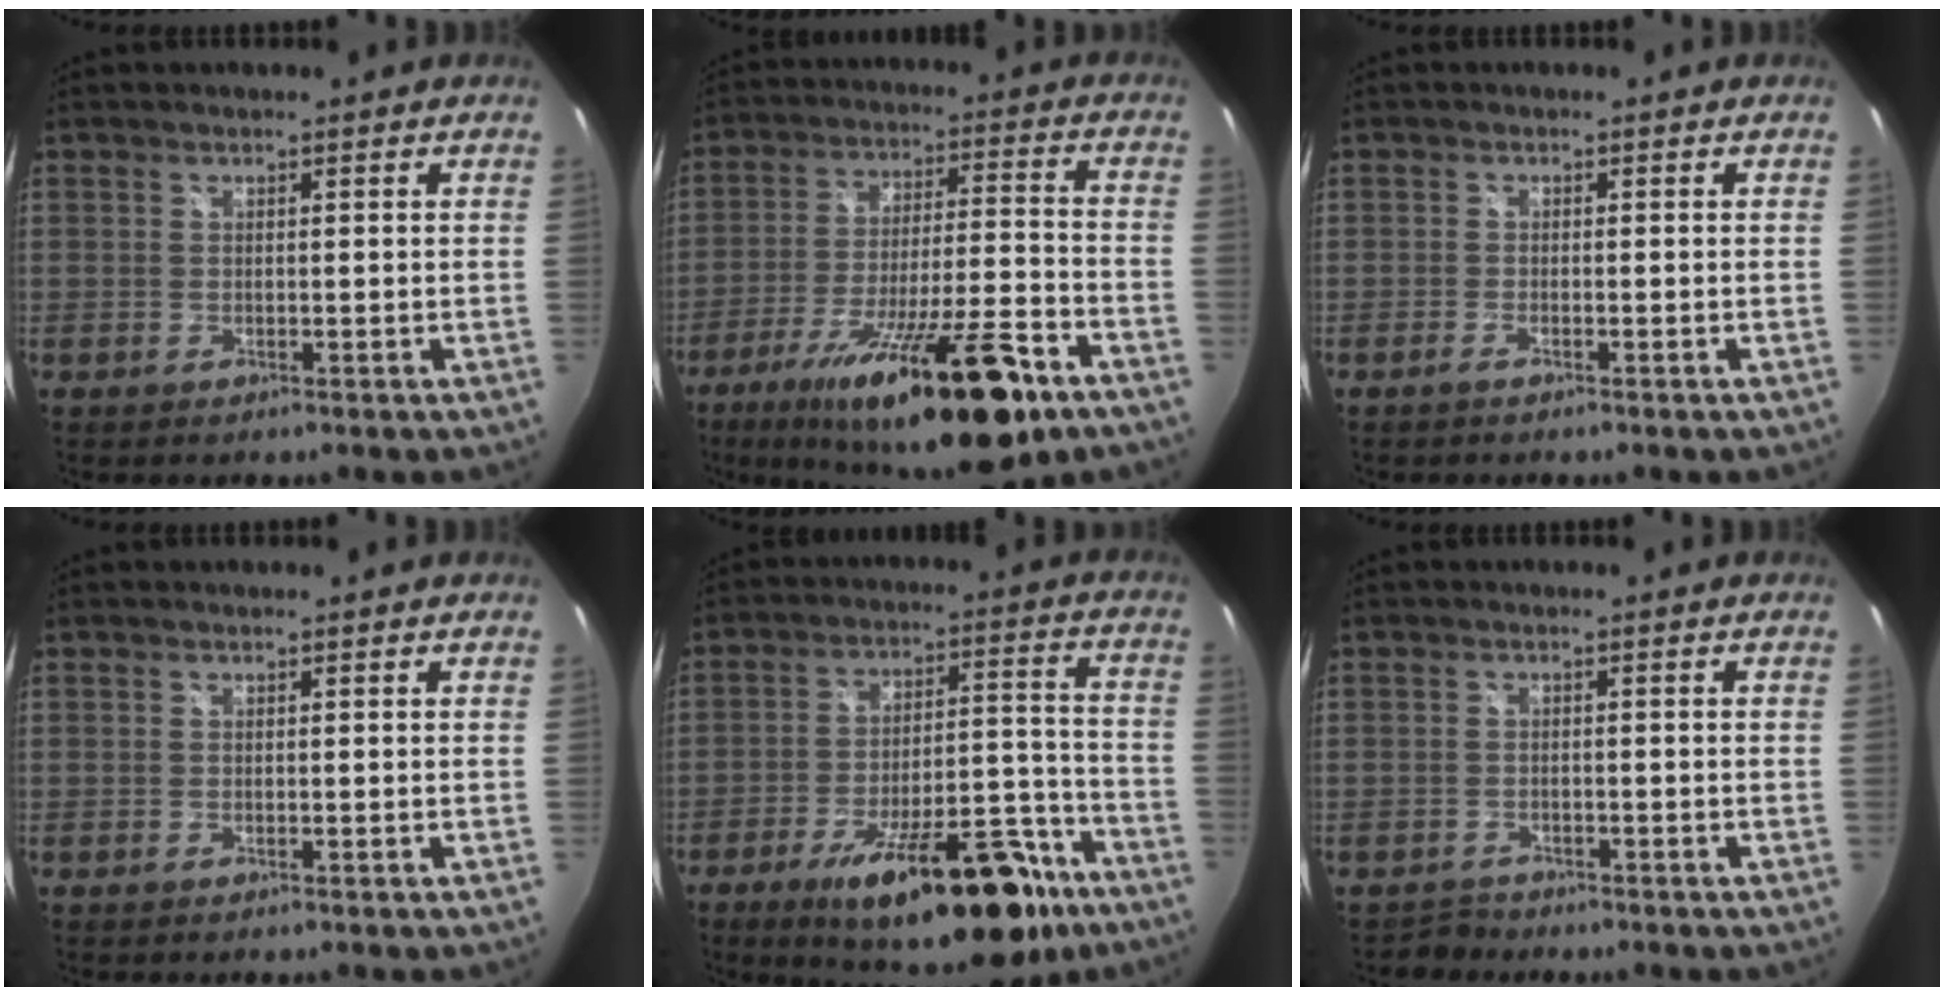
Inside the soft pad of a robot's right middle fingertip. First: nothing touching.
{"total": 23.5, "force": [-14.7, 4.7, 17.7], "torque": [-0.306, -0.041, -0.229]}
{"total": 1.0, "force": [-0.9, -0.1, 0.5], "torque": [-0.017, -0.001, -0.020]}
{"total": 0.0}
{"total": 23.3, "force": [-15.0, 7.8, 16.1], "torque": [-0.236, -0.004, -0.208]}
{"total": 1.9, "force": [-1.6, 1.0, -0.3], "torque": [0.002, 0.004, -0.029]}